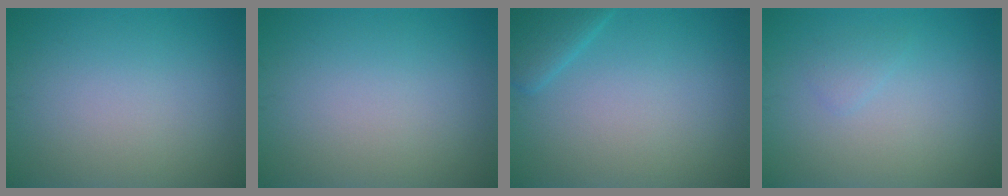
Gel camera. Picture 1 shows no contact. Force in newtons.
{"total": 0.0}
{"total": 2.3, "press": 2.3, "slide": 0.2}
{"total": 0.9, "press": 0.9, "slide": 0.0}